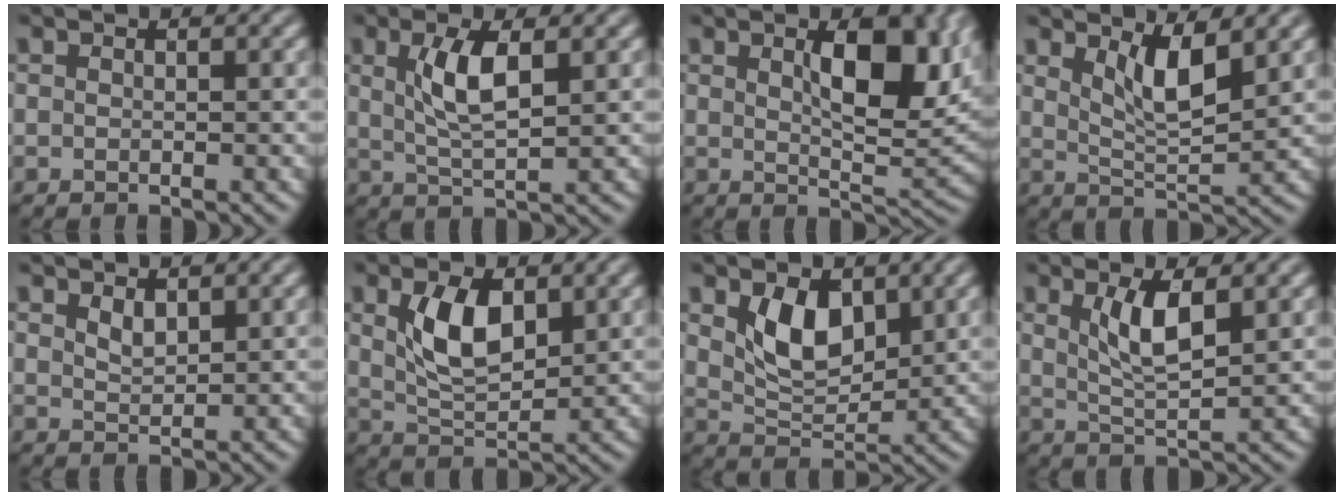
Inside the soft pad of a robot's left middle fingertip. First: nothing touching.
{"total": 4.5, "force": [1.0, 1.5, 4.1], "torque": [-0.091, -0.001, 0.020]}
{"total": 7.9, "force": [2.1, 3.0, 7.1], "torque": [-0.109, -0.004, 0.036]}
{"total": 4.2, "force": [1.9, 1.2, 3.6], "torque": [-0.071, -0.013, 0.039]}
{"total": 1.3, "force": [0.8, 0.5, 0.8], "torque": [-0.023, -0.005, 0.019]}
{"total": 5.3, "force": [1.3, 2.7, 4.4], "torque": [-0.099, -0.002, 0.028]}
{"total": 4.8, "force": [1.7, 2.8, 3.5], "torque": [-0.080, -0.009, 0.034]}
{"total": 4.2, "force": [1.1, 1.4, 3.8], "torque": [-0.085, -0.007, 0.023]}